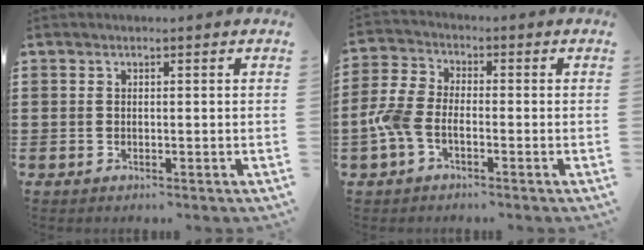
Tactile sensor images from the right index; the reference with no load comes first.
{"total": 5.4, "force": [-2.5, 2.8, 3.8], "torque": [-0.109, -0.001, -0.056]}